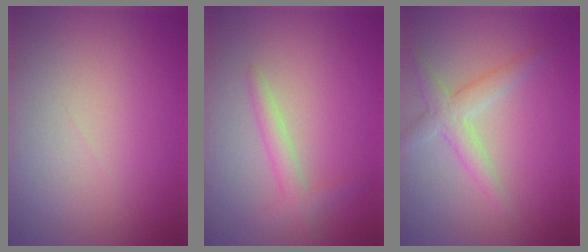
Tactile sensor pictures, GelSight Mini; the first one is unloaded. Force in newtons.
{"total": 2.0, "press": 2.0, "slide": 0.1}
{"total": 2.7, "press": 2.7, "slide": 0.1}